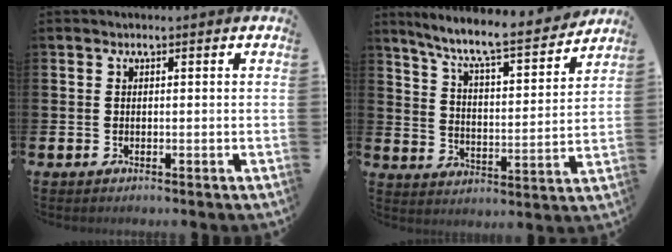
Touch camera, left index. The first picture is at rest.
{"total": 8.5, "force": [7.7, 0.8, 3.6], "torque": [-0.096, -0.056, 0.127]}